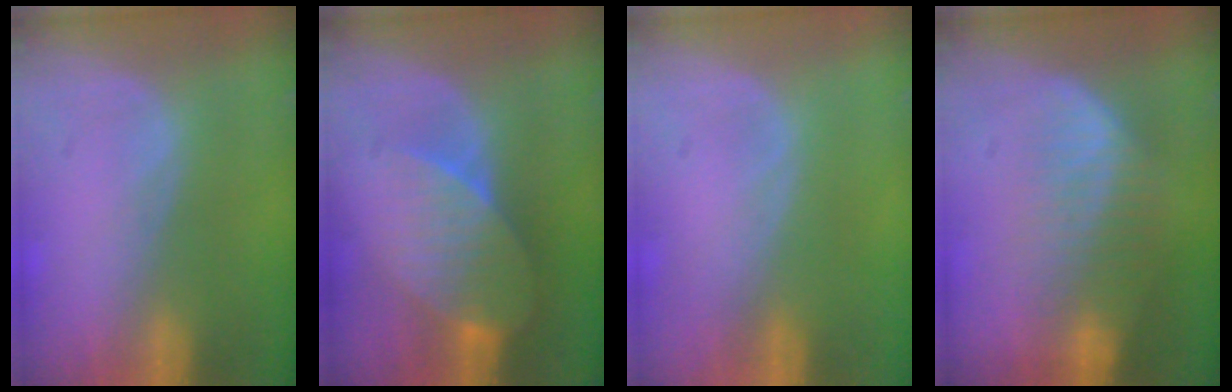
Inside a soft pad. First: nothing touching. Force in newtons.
{"total": 8.0, "press": 7.2, "slide": 3.4}
{"total": 0.0}
{"total": 7.2, "press": 6.6, "slide": 2.9}